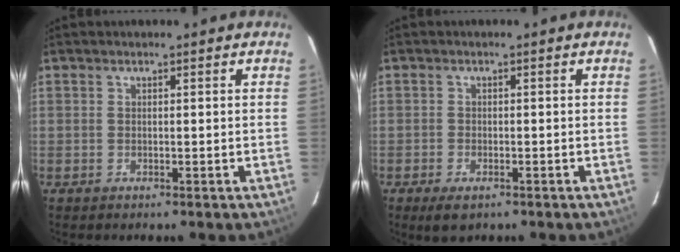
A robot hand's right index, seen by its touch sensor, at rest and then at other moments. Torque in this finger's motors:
{"motor_torque": [0.33, -0.25, 0.06, 0.00]}